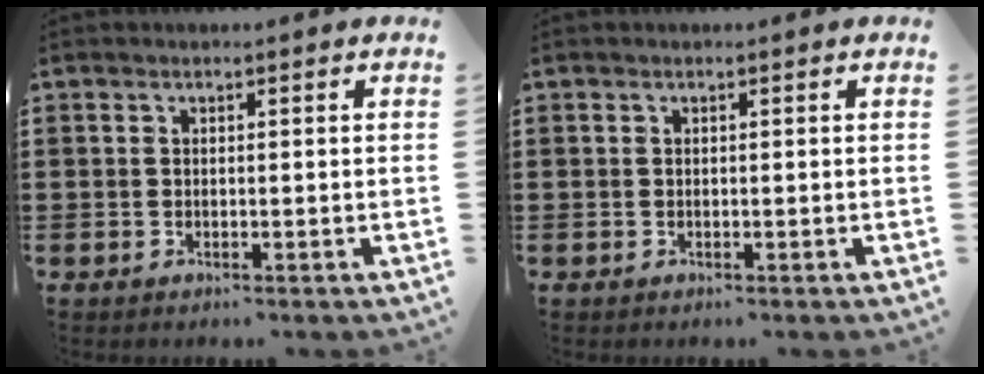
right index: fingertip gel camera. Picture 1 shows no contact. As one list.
[{"total": 0.0}]